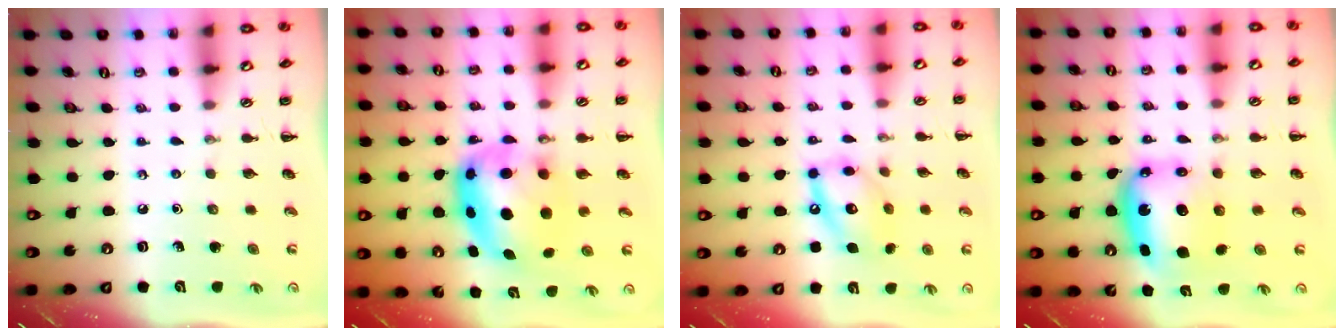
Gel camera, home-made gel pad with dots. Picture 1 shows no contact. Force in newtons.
{"total": 9.5, "press": 9.1, "slide": 2.8}
{"total": 13.8, "press": 13.7, "slide": 1.9}
{"total": 7.1, "press": 6.8, "slide": 2.1}